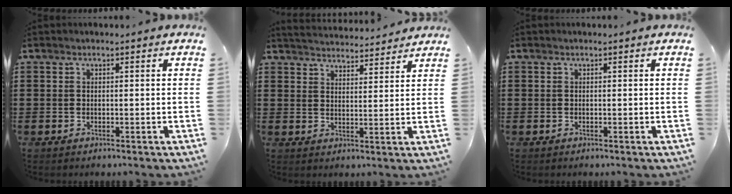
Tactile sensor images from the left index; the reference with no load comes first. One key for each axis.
{"total": 3.7, "fx": 3.7, "fy": 0.1, "fz": 0.1, "tx": -0.016, "ty": -0.021, "tz": 0.066}
{"total": 0.0}